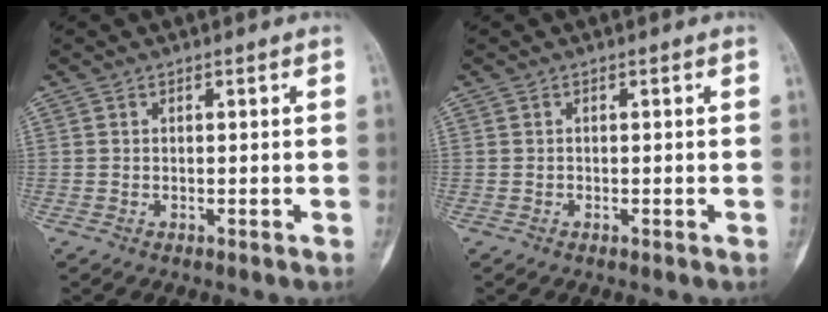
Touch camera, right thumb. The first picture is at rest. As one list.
[{"total": 0.0}]